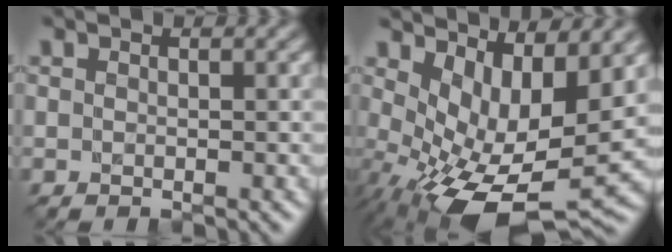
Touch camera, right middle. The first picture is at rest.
{"total": 9.5, "force": [-0.5, 4.5, 8.4], "torque": [-0.155, -0.026, 0.006]}